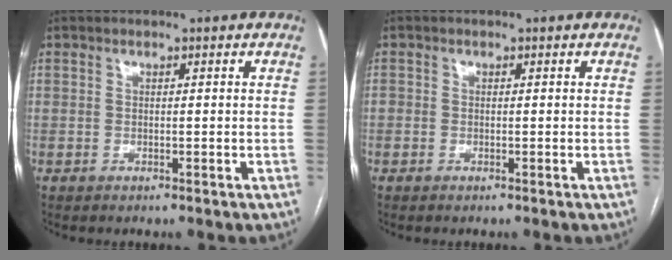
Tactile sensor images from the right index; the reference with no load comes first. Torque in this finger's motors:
{"motor_torque": [0.14, 0.00, 0.00, 0.02]}